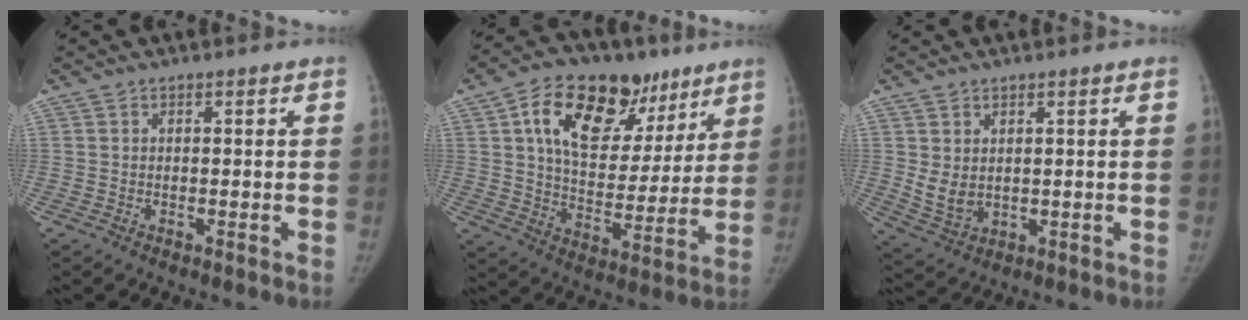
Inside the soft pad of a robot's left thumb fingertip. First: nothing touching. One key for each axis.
{"total": 23.1, "fx": 11.7, "fy": 13.7, "fz": 14.4, "tx": -0.184, "ty": -0.010, "tz": 0.190}
{"total": 4.7, "fx": 1.1, "fy": 3.2, "fz": 3.3, "tx": -0.052, "ty": -0.014, "tz": 0.037}